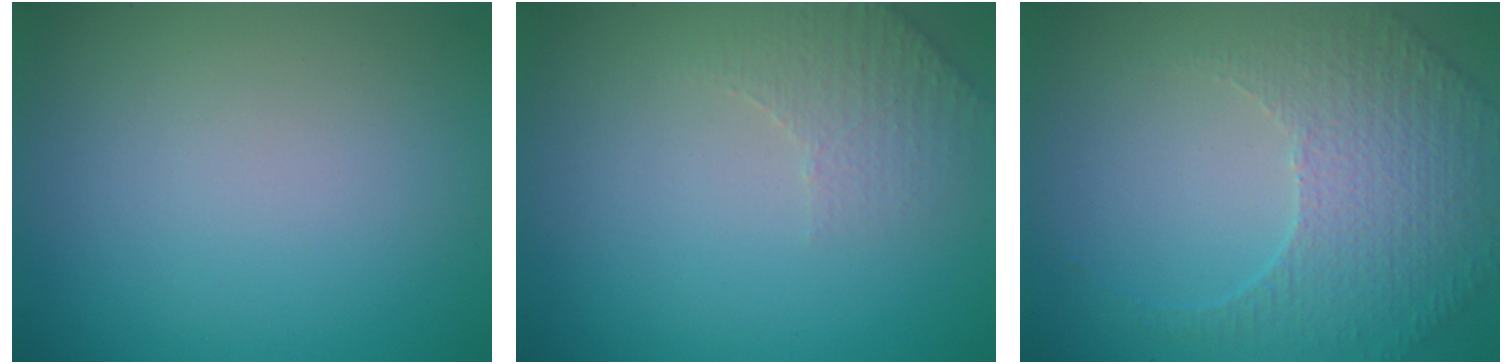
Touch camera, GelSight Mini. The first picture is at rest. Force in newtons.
{"total": 2.3, "press": 2.3, "slide": 0.6}
{"total": 5.3, "press": 3.6, "slide": 3.9}